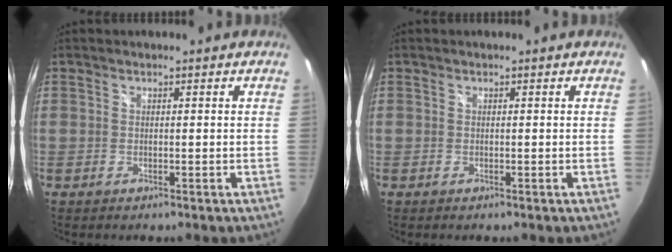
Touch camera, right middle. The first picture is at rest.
{"total": 0.0}